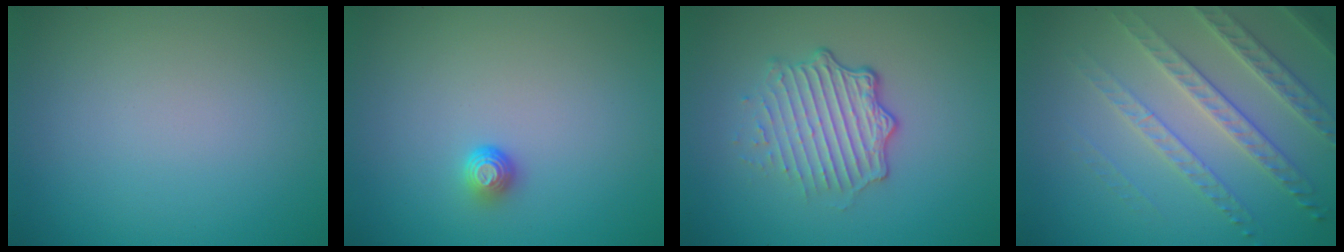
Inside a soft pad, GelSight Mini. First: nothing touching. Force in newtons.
{"total": 1.2, "press": 0.9, "slide": 0.8}
{"total": 4.8, "press": 3.3, "slide": 3.4}
{"total": 4.8, "press": 4.1, "slide": 2.5}